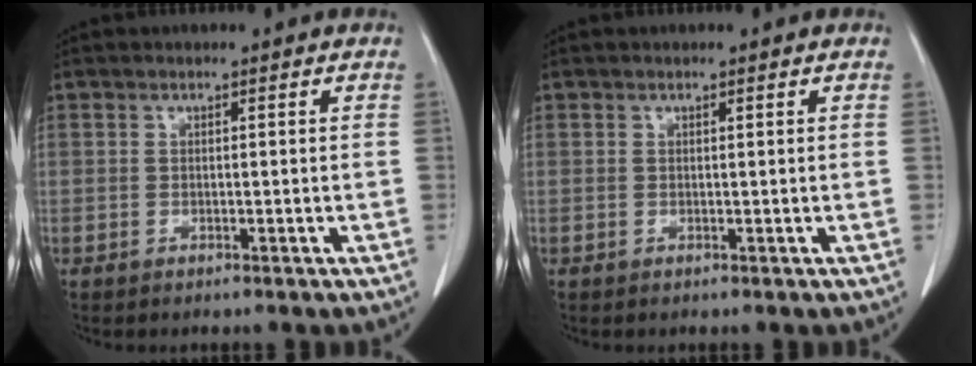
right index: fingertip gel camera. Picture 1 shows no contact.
{"total": 0.0}